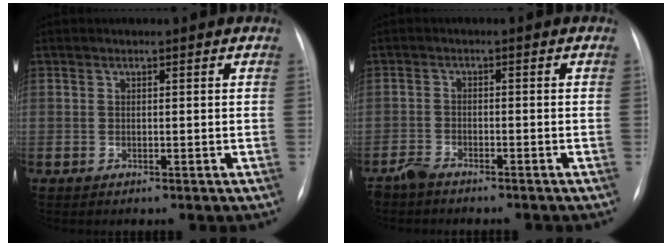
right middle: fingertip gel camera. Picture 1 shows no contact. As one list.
[{"total": 3.1, "force": [-2.8, 0.7, 1.1], "torque": [-0.025, -0.006, -0.048]}]